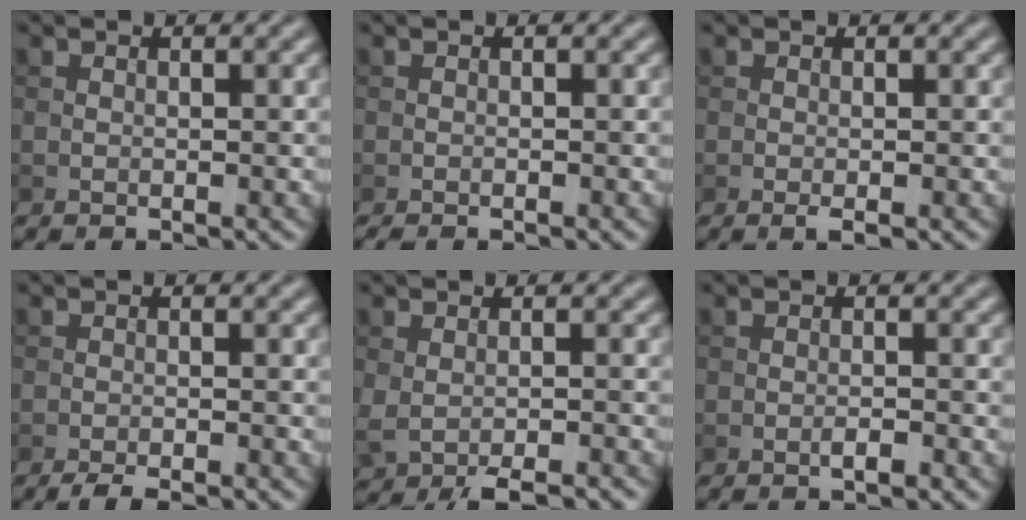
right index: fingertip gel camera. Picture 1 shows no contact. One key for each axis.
{"total": 0.6, "fx": -0.5, "fy": 0.0, "fz": 0.3, "tx": -0.002, "ty": 0.000, "tz": -0.010}
{"total": 0.8, "fx": -0.3, "fy": 0.1, "fz": 0.7, "tx": -0.014, "ty": -0.005, "tz": -0.005}
{"total": 2.2, "fx": -1.8, "fy": 0.3, "fz": 1.2, "tx": -0.019, "ty": -0.001, "tz": -0.032}
{"total": 4.1, "fx": -2.7, "fy": 1.2, "fz": 2.8, "tx": -0.054, "ty": -0.014, "tz": -0.039}
{"total": 1.1, "fx": -0.6, "fy": 0.2, "fz": 0.9, "tx": -0.015, "ty": 0.000, "tz": -0.010}